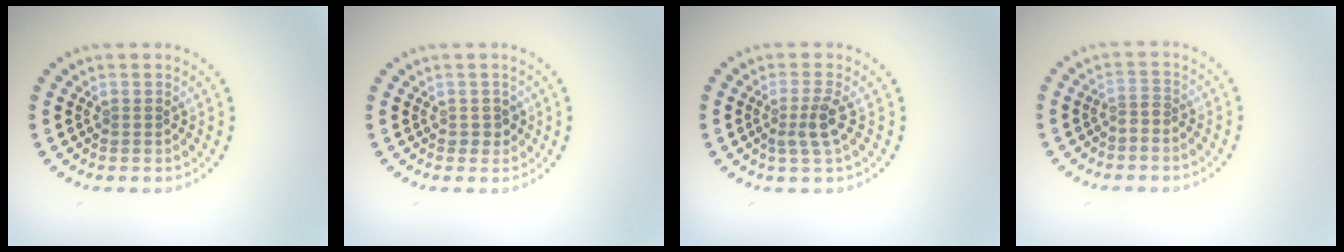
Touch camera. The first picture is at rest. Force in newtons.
{"total": 1.1, "press": 1.0, "slide": 0.4}
{"total": 2.3, "press": 1.8, "slide": 1.4}
{"total": 0.8, "press": 0.4, "slide": 0.7}